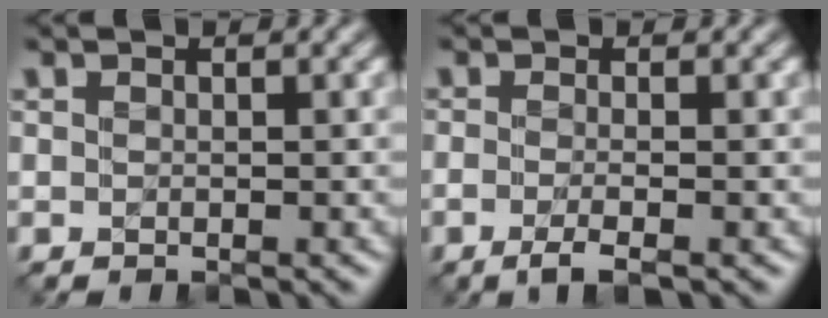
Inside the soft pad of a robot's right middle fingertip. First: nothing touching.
{"total": 1.3, "force": [-1.1, -0.2, 0.8], "torque": [-0.035, -0.001, -0.027]}